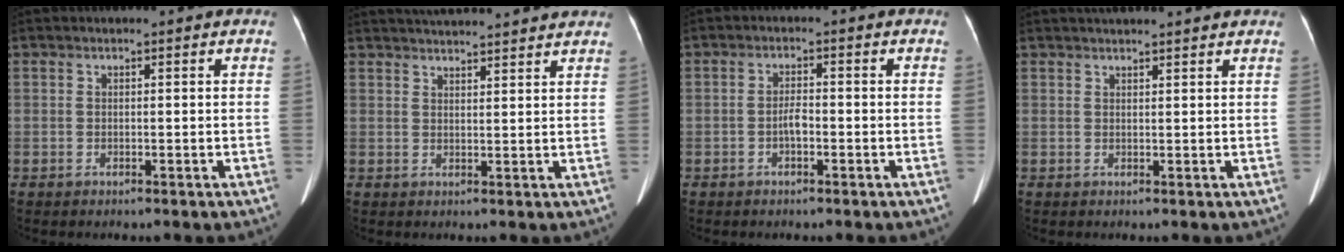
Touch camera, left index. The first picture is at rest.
{"total": 12.7, "force": [11.9, 0.8, 4.5], "torque": [-0.069, 0.031, 0.157]}
{"total": 2.1, "force": [-0.9, 0.7, 1.8], "torque": [-0.030, 0.006, -0.017]}
{"total": 7.6, "force": [6.9, 0.3, 3.1], "torque": [-0.040, 0.035, 0.084]}